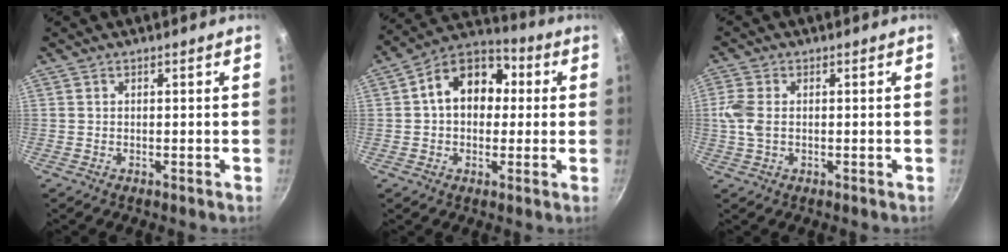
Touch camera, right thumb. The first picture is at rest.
{"total": 13.8, "force": [1.8, 10.2, 9.1], "torque": [-0.101, 0.033, 0.006]}
{"total": 4.8, "force": [0.1, 3.0, 3.7], "torque": [-0.086, 0.005, -0.002]}